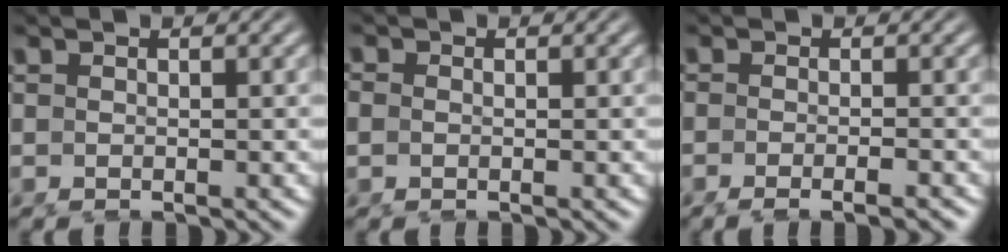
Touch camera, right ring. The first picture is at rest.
{"total": 1.3, "force": [-0.2, 1.0, 0.7], "torque": [-0.019, -0.006, -0.003]}
{"total": 2.4, "force": [-1.9, 0.2, 1.4], "torque": [-0.023, -0.002, -0.032]}